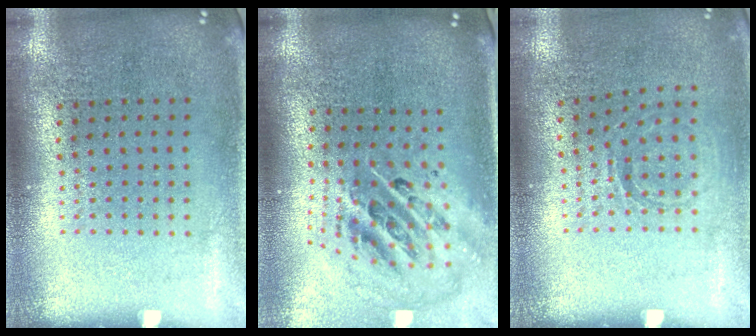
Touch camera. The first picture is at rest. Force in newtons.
{"total": 2.7, "press": 1.9, "slide": 2.0}
{"total": 0.8, "press": 0.8, "slide": 0.0}